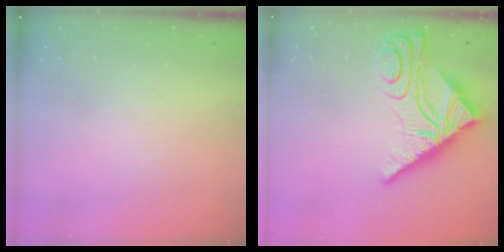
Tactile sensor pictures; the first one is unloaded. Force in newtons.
{"total": 15.2, "press": 15.1, "slide": 1.6}